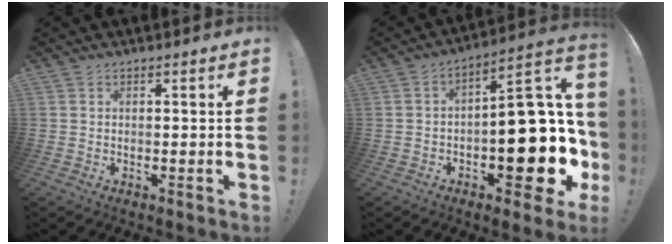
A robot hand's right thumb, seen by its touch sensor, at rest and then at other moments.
{"total": 19.5, "force": [-3.5, 9.9, 16.4], "torque": [-0.184, 0.029, -0.045]}